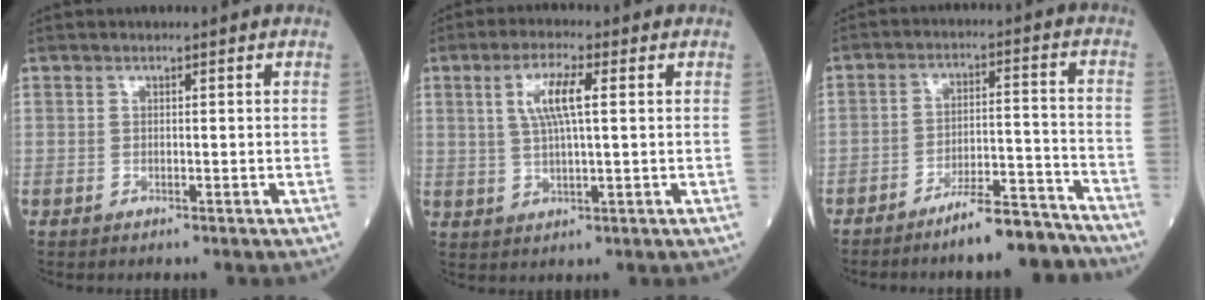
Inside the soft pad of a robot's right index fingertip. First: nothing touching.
{"total": 6.3, "force": [1.7, 0.9, 5.9], "torque": [-0.123, 0.007, 0.036]}
{"total": 8.5, "force": [-7.4, 1.7, 3.9], "torque": [-0.054, 0.025, -0.119]}